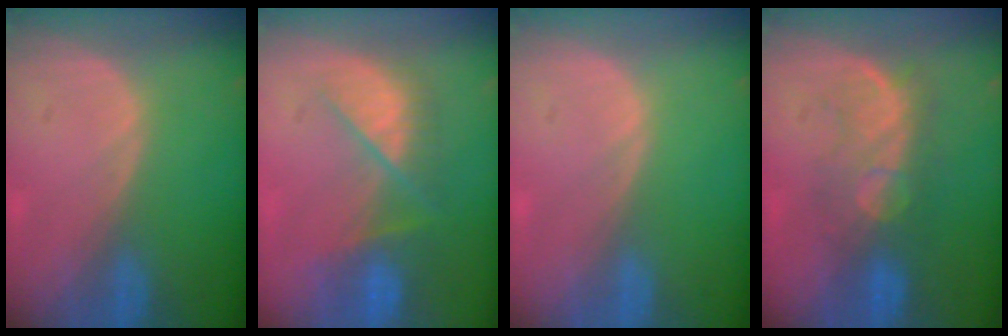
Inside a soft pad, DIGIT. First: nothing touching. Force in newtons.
{"total": 7.8, "press": 7.2, "slide": 2.8}
{"total": 0.0}
{"total": 7.5, "press": 7.2, "slide": 2.1}